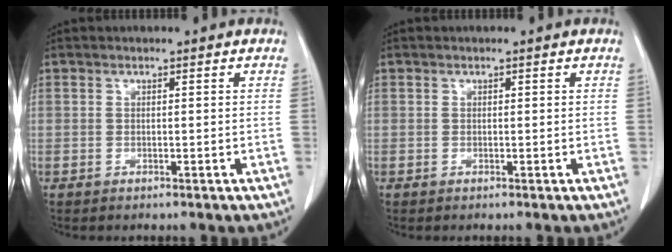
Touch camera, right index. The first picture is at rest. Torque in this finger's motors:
{"motor_torque": [0.06, -0.04, 0.04, 0.01]}